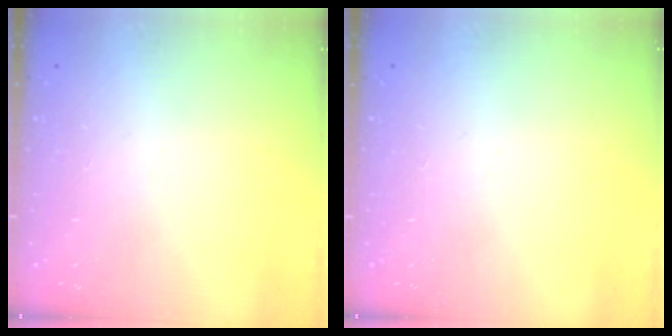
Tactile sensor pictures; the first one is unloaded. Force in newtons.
{"total": 0.0}